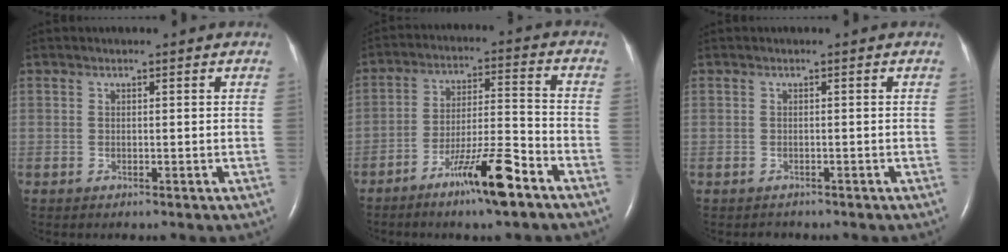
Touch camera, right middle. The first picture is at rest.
{"total": 10.6, "force": [-6.8, 0.5, 8.1], "torque": [-0.143, -0.007, -0.121]}
{"total": 0.8, "force": [-0.7, 0.4, -0.2], "torque": [-0.006, -0.001, -0.012]}